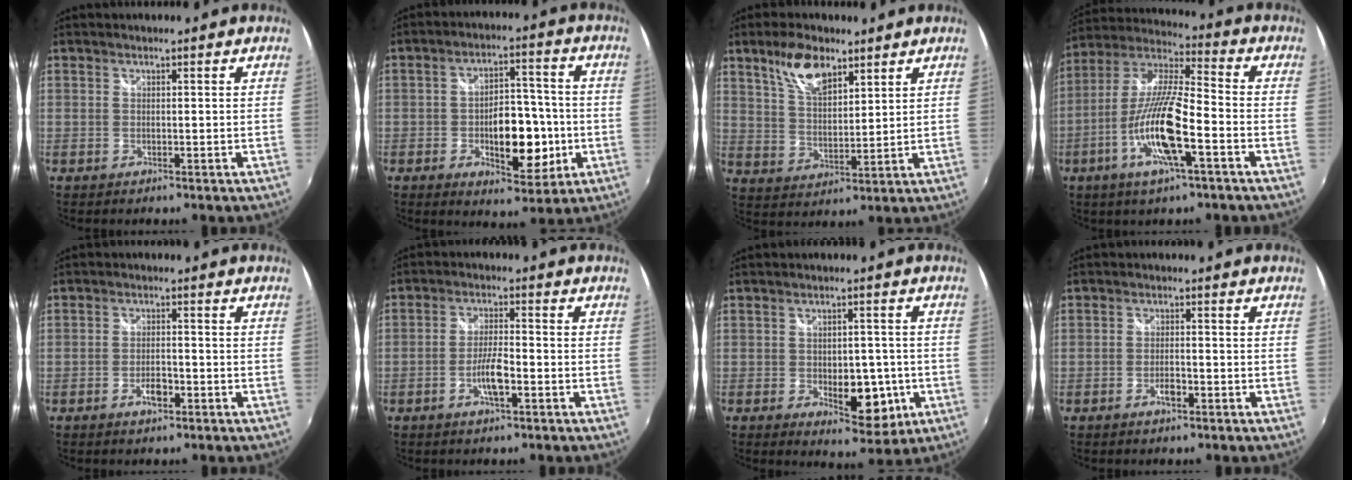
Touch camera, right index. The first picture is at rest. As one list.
[{"total": 12.1, "force": [-3.2, 6.2, 9.9], "torque": [-0.161, 0.012, -0.034]}, {"total": 9.2, "force": [5.9, 4.0, 5.8], "torque": [-0.106, 0.013, 0.115]}, {"total": 15.8, "force": [-6.3, 2.9, 14.2], "torque": [-0.284, -0.015, -0.125]}, {"total": 3.6, "force": [-1.9, 1.6, 2.6], "torque": [-0.054, -0.002, -0.034]}, {"total": 5.3, "force": [-2.3, 1.3, 4.6], "torque": [-0.093, 0.001, -0.043]}, {"total": 9.1, "force": [-2.7, 5.1, 7.1], "torque": [-0.105, -0.010, -0.026]}, {"total": 2.7, "force": [-1.5, 1.0, 2.0], "torque": [-0.043, -0.001, -0.029]}]